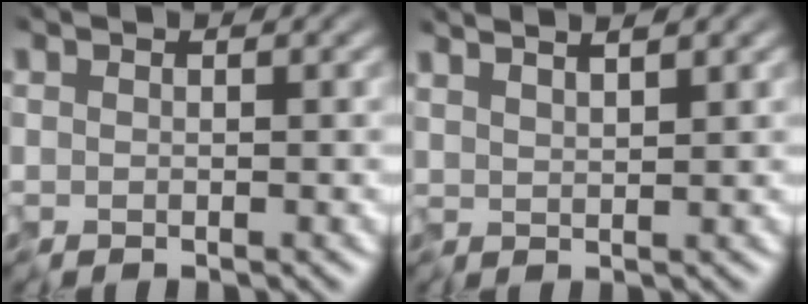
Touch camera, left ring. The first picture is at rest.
{"total": 2.8, "force": [2.2, 0.6, 1.8], "torque": [-0.024, 0.009, 0.017]}